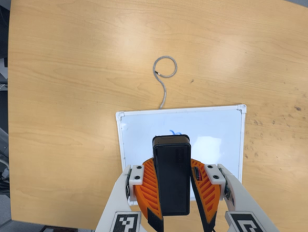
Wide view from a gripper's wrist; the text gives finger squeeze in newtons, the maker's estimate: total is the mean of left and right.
{"total": 11.1, "left": 9.8, "right": 12.5}